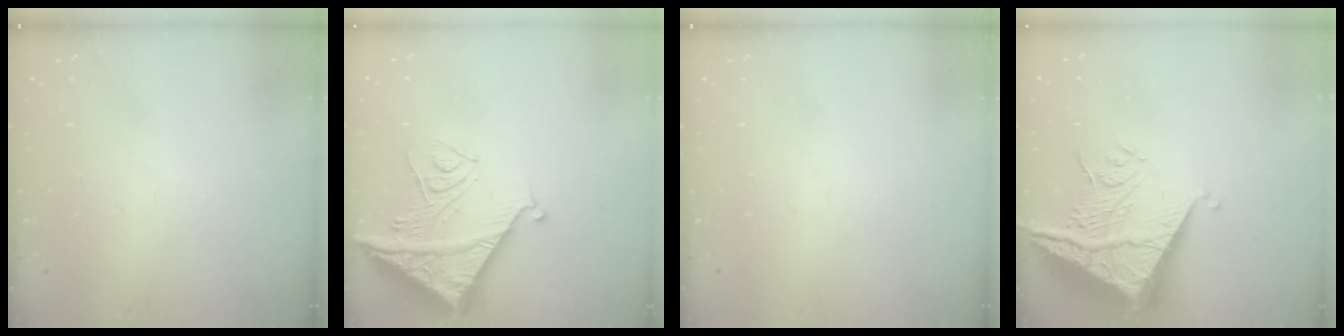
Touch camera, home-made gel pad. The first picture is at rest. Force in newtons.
{"total": 16.7, "press": 16.6, "slide": 1.8}
{"total": 0.0}
{"total": 13.3, "press": 13.2, "slide": 1.4}